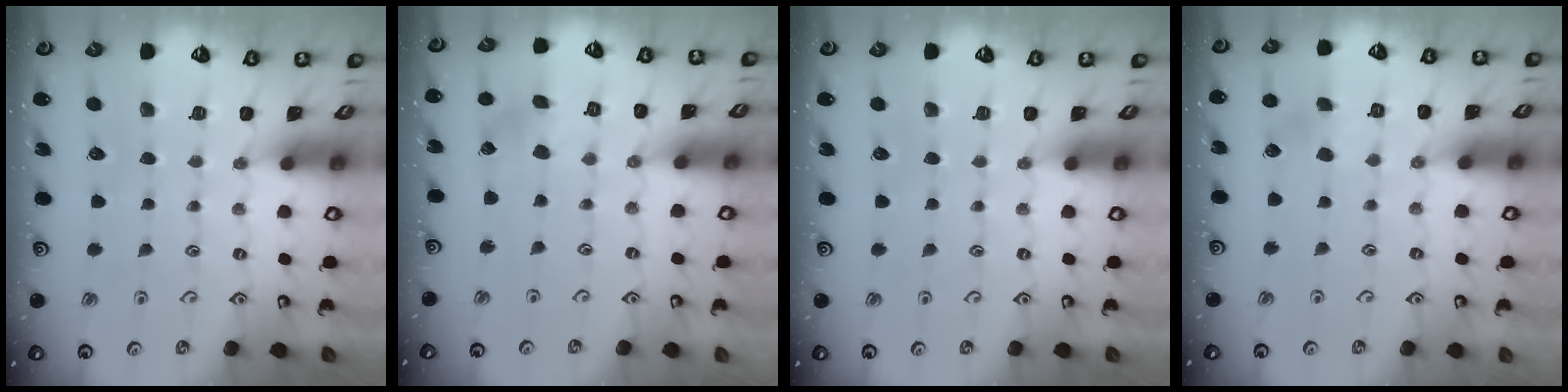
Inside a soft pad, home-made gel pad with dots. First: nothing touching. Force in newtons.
{"total": 3.8, "press": 3.7, "slide": 0.4}
{"total": 0.0}
{"total": 3.4, "press": 3.3, "slide": 0.9}